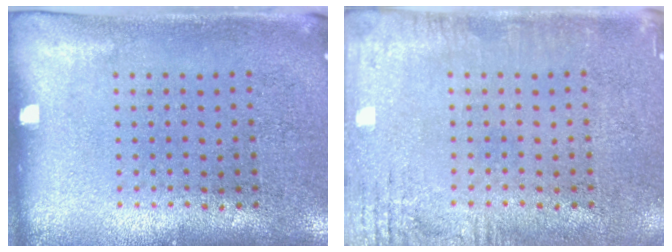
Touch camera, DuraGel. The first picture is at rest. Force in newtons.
{"total": 2.7, "press": 2.7, "slide": 0.2}